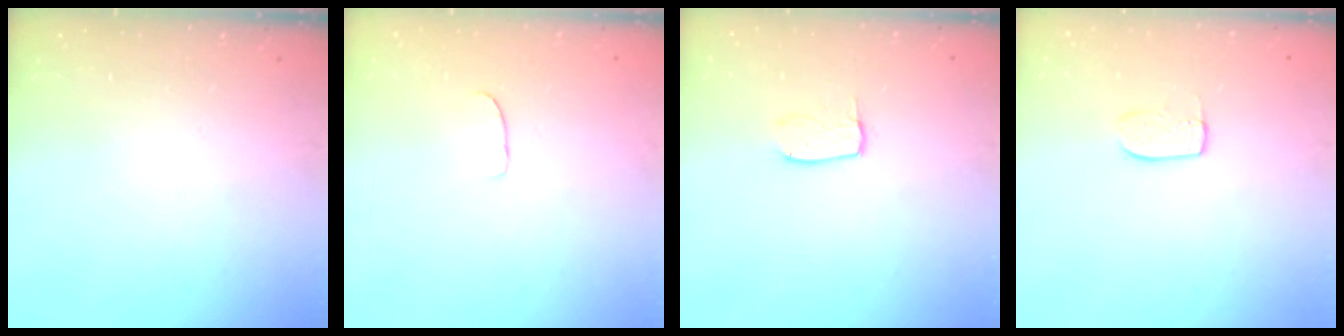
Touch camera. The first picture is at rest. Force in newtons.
{"total": 4.7, "press": 4.7, "slide": 0.3}
{"total": 3.8, "press": 3.8, "slide": 0.3}
{"total": 6.3, "press": 6.3, "slide": 0.1}